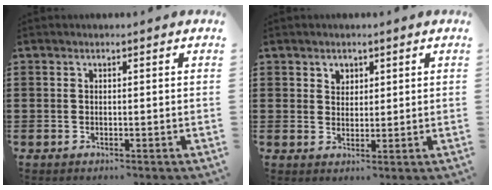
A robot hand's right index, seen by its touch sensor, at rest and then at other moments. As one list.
[{"total": 2.0, "force": [1.5, 1.4, 0.1], "torque": [-0.008, 0.006, 0.028]}]